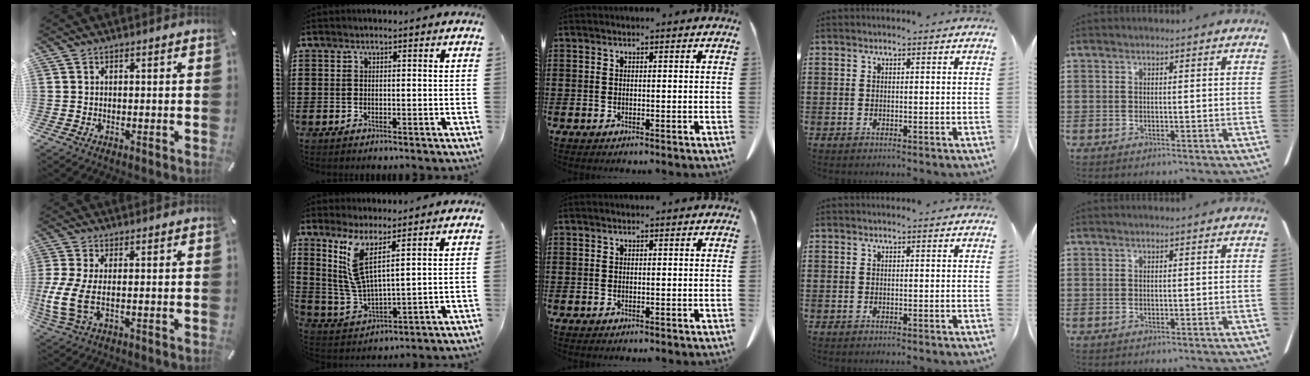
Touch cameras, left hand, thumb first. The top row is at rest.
{"thumb": {"total": 8.4, "force": [-0.5, 3.8, 7.4], "torque": [-0.164, -0.015, -0.004]}, "index": {"total": 7.9, "force": [4.7, 1.9, 6.1], "torque": [-0.154, -0.020, 0.077]}}